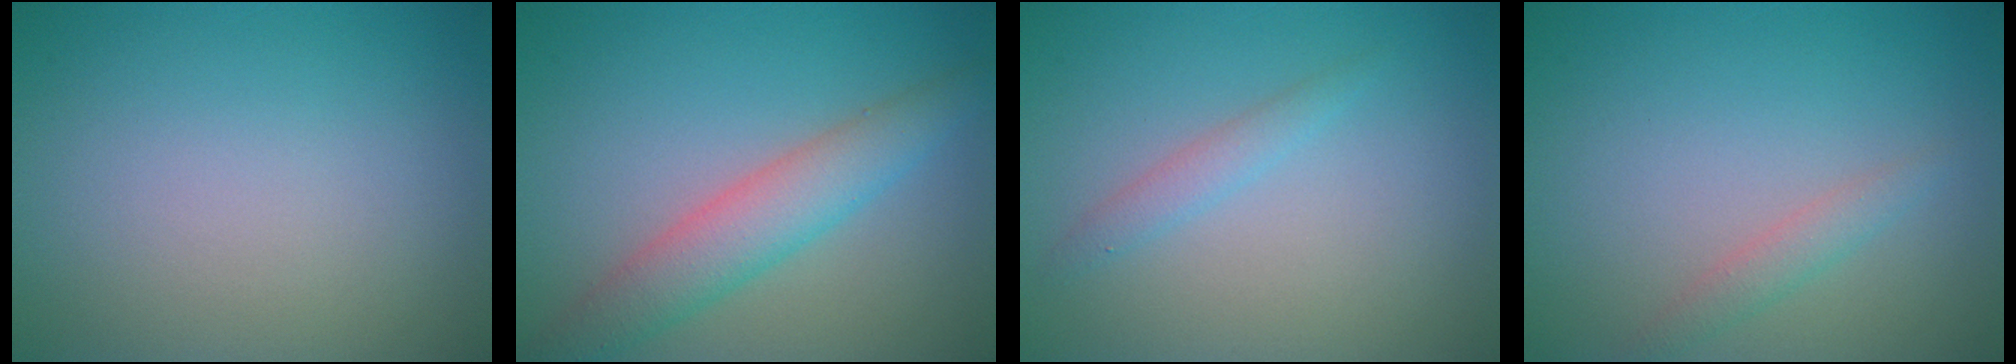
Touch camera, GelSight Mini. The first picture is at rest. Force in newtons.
{"total": 4.5, "press": 4.5, "slide": 0.2}
{"total": 1.4, "press": 1.4, "slide": 0.1}
{"total": 1.4, "press": 1.4, "slide": 0.1}